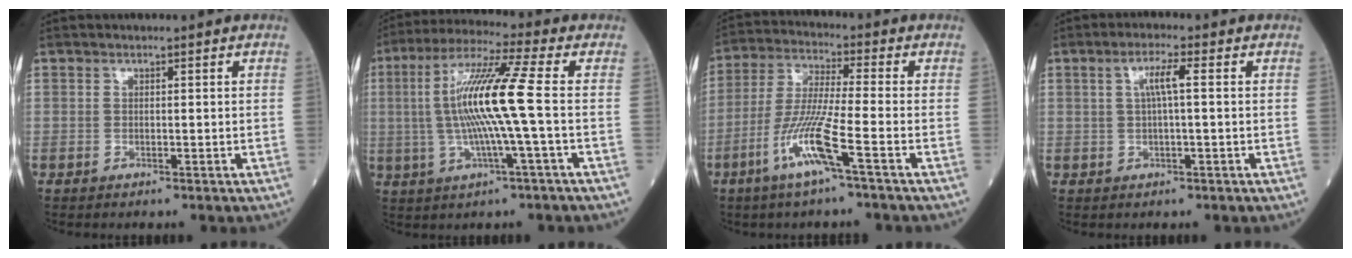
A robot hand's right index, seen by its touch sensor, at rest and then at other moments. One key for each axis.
{"total": 13.0, "fx": -0.1, "fy": -0.9, "fz": 12.9, "tx": -0.257, "ty": 0.009, "tz": -0.007}
{"total": 9.9, "fx": -4.6, "fy": -0.6, "fz": 8.7, "tx": -0.180, "ty": -0.010, "tz": -0.096}
{"total": 3.5, "fx": 0.6, "fy": 0.1, "fz": 3.5, "tx": -0.068, "ty": 0.008, "tz": 0.013}